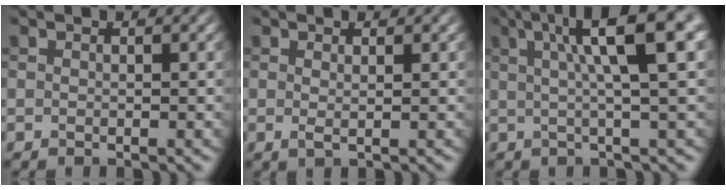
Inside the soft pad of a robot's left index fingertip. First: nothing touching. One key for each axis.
{"total": 1.1, "fx": 0.3, "fy": 0.2, "fz": 1.0, "tx": -0.016, "ty": -0.003, "tz": 0.004}
{"total": 9.3, "fx": 3.1, "fy": 1.8, "fz": 8.6, "tx": -0.099, "ty": 0.025, "tz": 0.041}